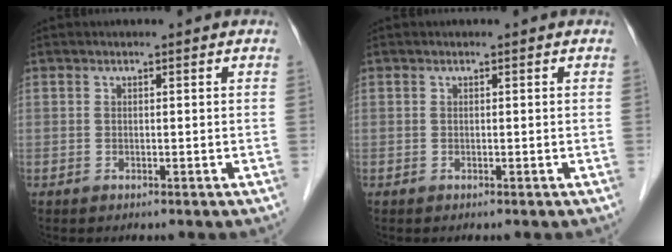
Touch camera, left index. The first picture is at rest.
{"total": 0.0}